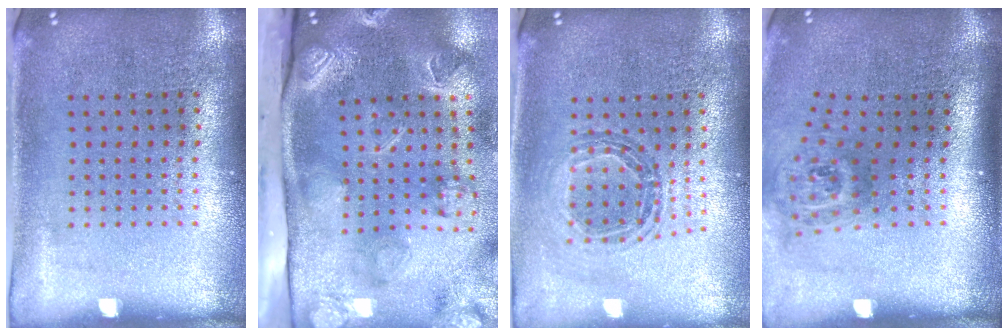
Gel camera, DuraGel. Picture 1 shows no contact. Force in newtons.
{"total": 4.1, "press": 3.0, "slide": 2.8}
{"total": 0.8, "press": 0.8, "slide": 0.1}
{"total": 1.9, "press": 1.2, "slide": 1.4}